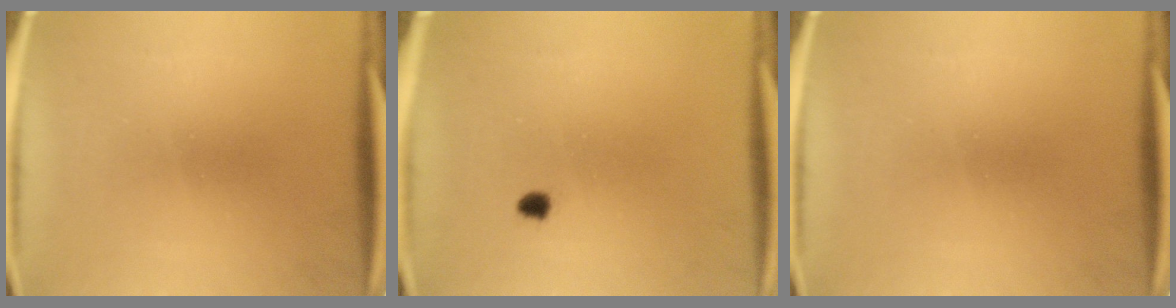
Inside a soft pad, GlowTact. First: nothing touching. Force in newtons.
{"total": 1.3}
{"total": 0.0}